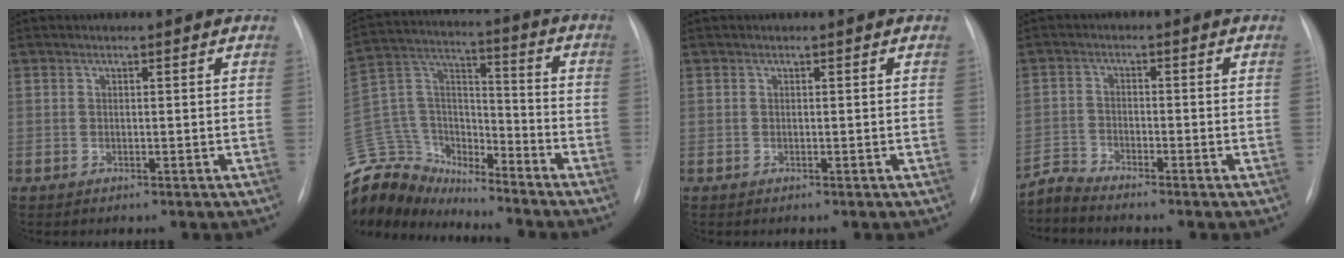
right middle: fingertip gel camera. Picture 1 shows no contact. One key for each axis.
{"total": 20.8, "fx": -18.9, "fy": 6.8, "fz": 5.3, "tx": -0.139, "ty": 0.043, "tz": -0.330}
{"total": 0.0}
{"total": 3.2, "fx": -3.1, "fy": -0.8, "fz": -0.6, "tx": 0.012, "ty": -0.021, "tz": -0.064}